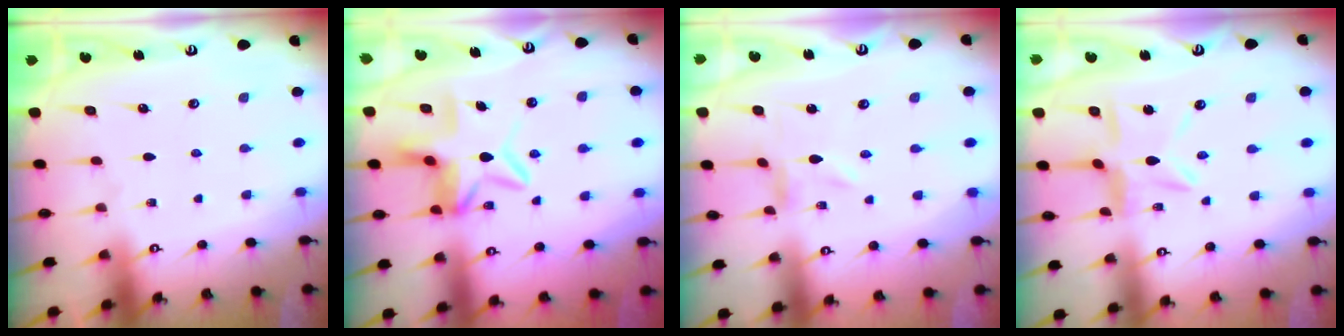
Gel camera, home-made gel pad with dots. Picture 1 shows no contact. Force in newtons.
{"total": 8.6, "press": 8.5, "slide": 1.0}
{"total": 0.0}
{"total": 9.2, "press": 9.2, "slide": 0.8}